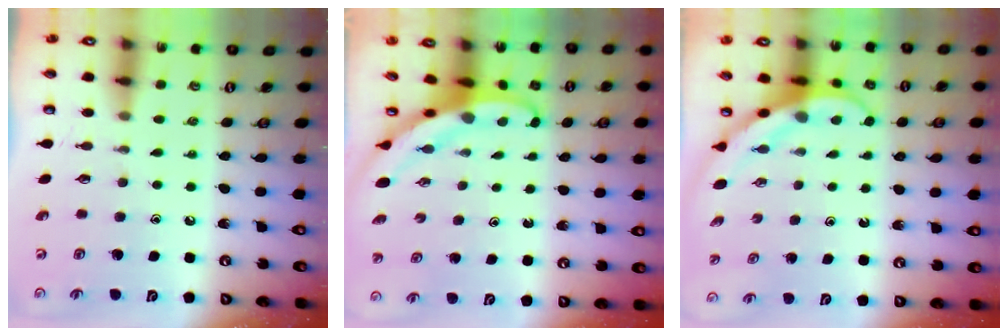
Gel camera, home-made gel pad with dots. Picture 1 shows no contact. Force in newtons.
{"total": 5.4, "press": 5.4, "slide": 0.3}
{"total": 4.0, "press": 4.0, "slide": 0.4}